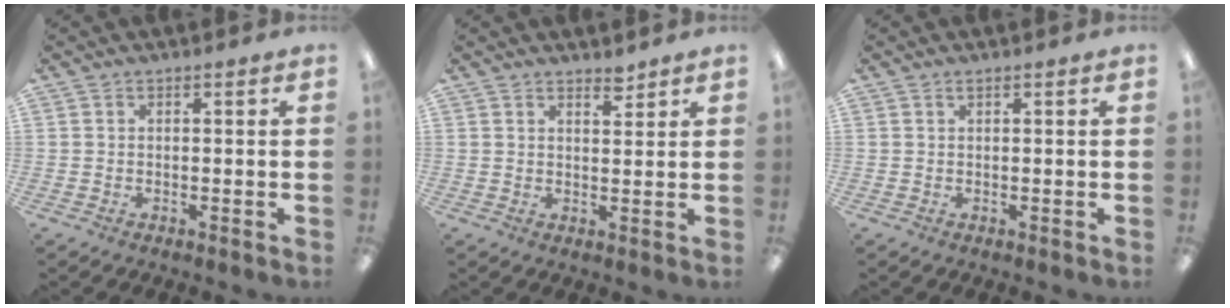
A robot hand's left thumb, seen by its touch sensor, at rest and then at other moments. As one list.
[{"total": 3.0, "force": [2.7, 0.9, 0.9], "torque": [0.002, -0.020, 0.045]}, {"total": 0.5, "force": [0.4, 0.1, 0.3], "torque": [-0.008, 0.004, 0.007]}]